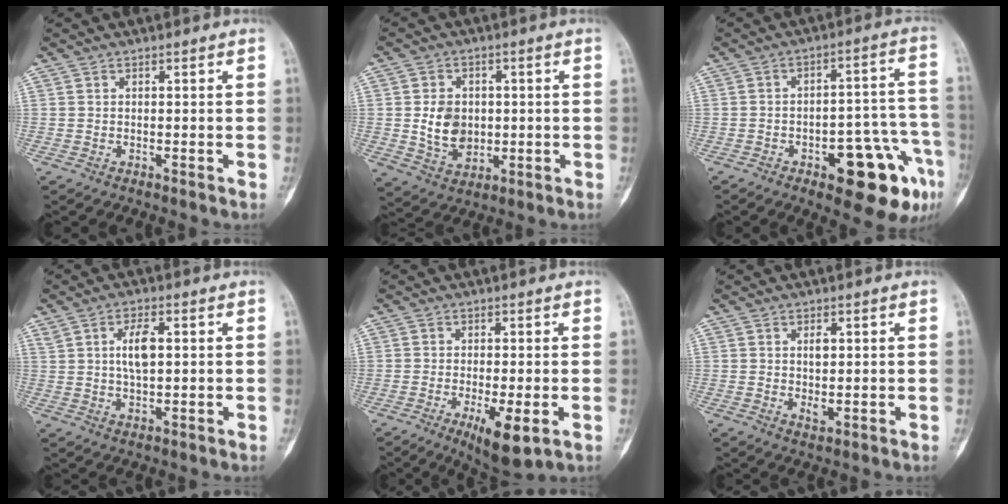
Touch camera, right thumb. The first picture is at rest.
{"total": 8.3, "force": [0.1, 6.4, 5.3], "torque": [-0.070, -0.007, 0.011]}
{"total": 16.1, "force": [-7.6, 6.0, 13.0], "torque": [-0.111, 0.059, -0.085]}
{"total": 5.5, "force": [1.1, 2.4, 4.9], "torque": [-0.088, -0.001, 0.019]}
{"total": 7.7, "force": [-2.9, 2.1, 6.8], "torque": [-0.113, -0.016, -0.042]}
{"total": 2.9, "force": [0.4, 1.5, 2.4], "torque": [-0.036, -0.007, 0.009]}